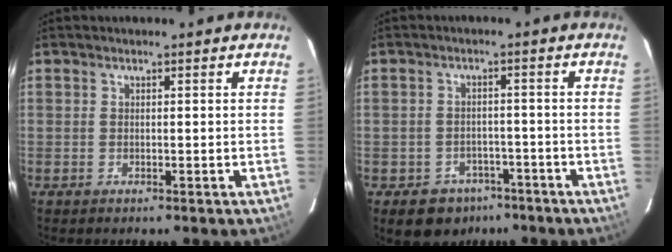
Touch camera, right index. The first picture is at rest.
{"total": 7.4, "force": [-4.7, 5.4, 1.7], "torque": [-0.042, 0.023, -0.051]}